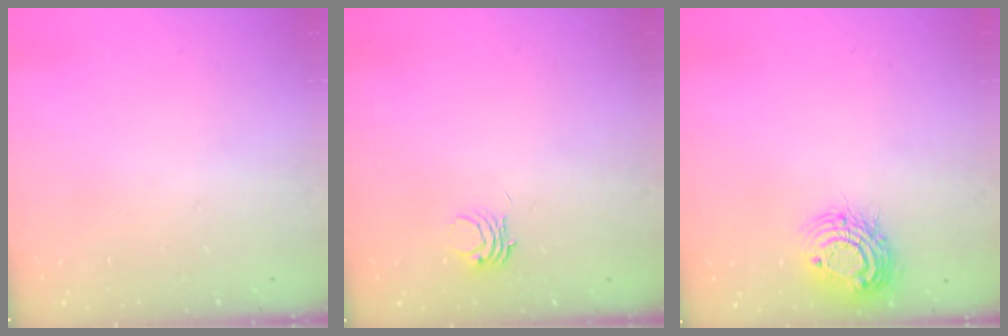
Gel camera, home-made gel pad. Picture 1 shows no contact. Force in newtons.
{"total": 3.4, "press": 3.4, "slide": 0.1}
{"total": 11.3, "press": 11.3, "slide": 0.6}